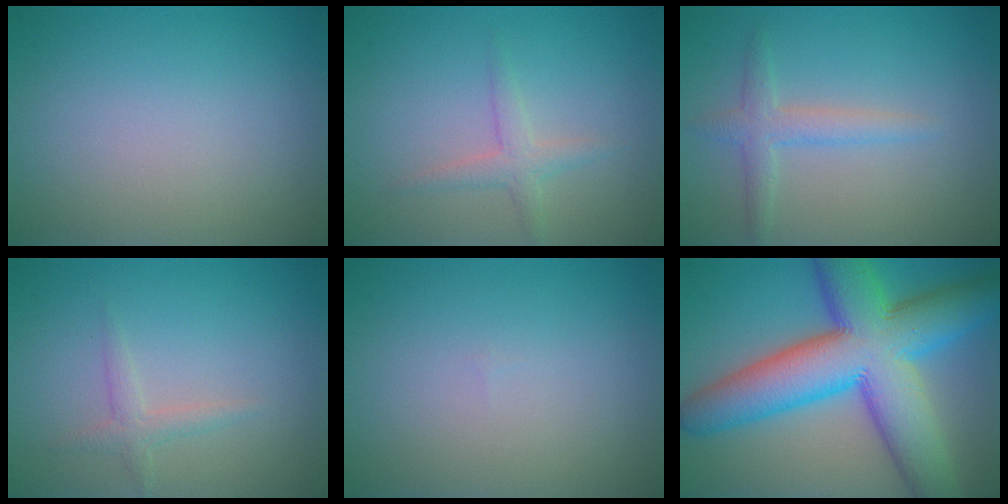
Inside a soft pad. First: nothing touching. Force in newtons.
{"total": 1.9, "press": 1.9, "slide": 0.1}
{"total": 2.2, "press": 2.2, "slide": 0.0}
{"total": 1.5, "press": 1.5, "slide": 0.0}
{"total": 0.0}
{"total": 14.2, "press": 14.2, "slide": 0.1}